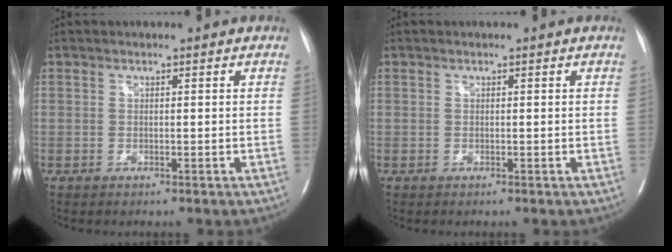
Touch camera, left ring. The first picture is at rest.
{"total": 0.0}